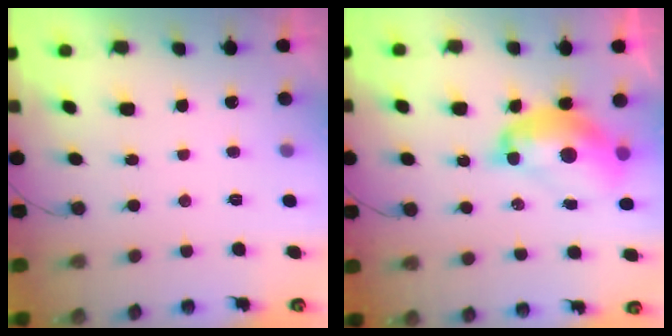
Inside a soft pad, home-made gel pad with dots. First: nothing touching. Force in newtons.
{"total": 13.2, "press": 13.2, "slide": 1.2}